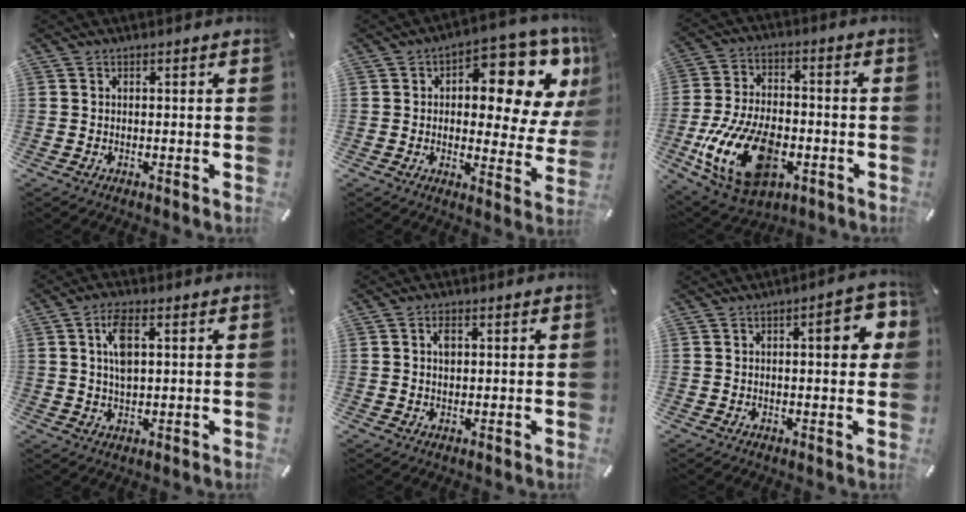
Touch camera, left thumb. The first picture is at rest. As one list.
[{"total": 14.3, "force": [6.7, 7.0, 10.5], "torque": [-0.126, -0.060, 0.107]}, {"total": 19.3, "force": [-6.5, 11.5, 14.1], "torque": [-0.292, 0.026, -0.104]}, {"total": 6.4, "force": [1.7, 3.0, 5.4], "torque": [-0.114, 0.003, 0.024]}, {"total": 2.5, "force": [0.6, 1.5, 1.9], "torque": [-0.033, 0.005, 0.007]}, {"total": 8.6, "force": [2.0, 3.2, 7.8], "torque": [-0.087, -0.011, 0.023]}]